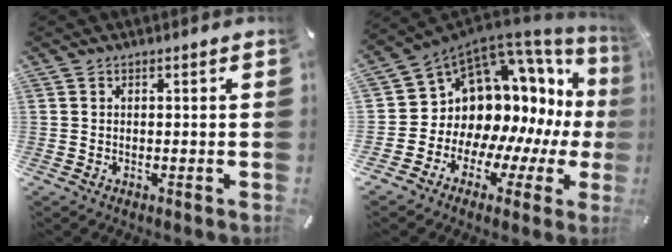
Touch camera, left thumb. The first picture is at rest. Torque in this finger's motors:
{"motor_torque": [0.64, 0.89, 1.19, 0.71, 0.04]}